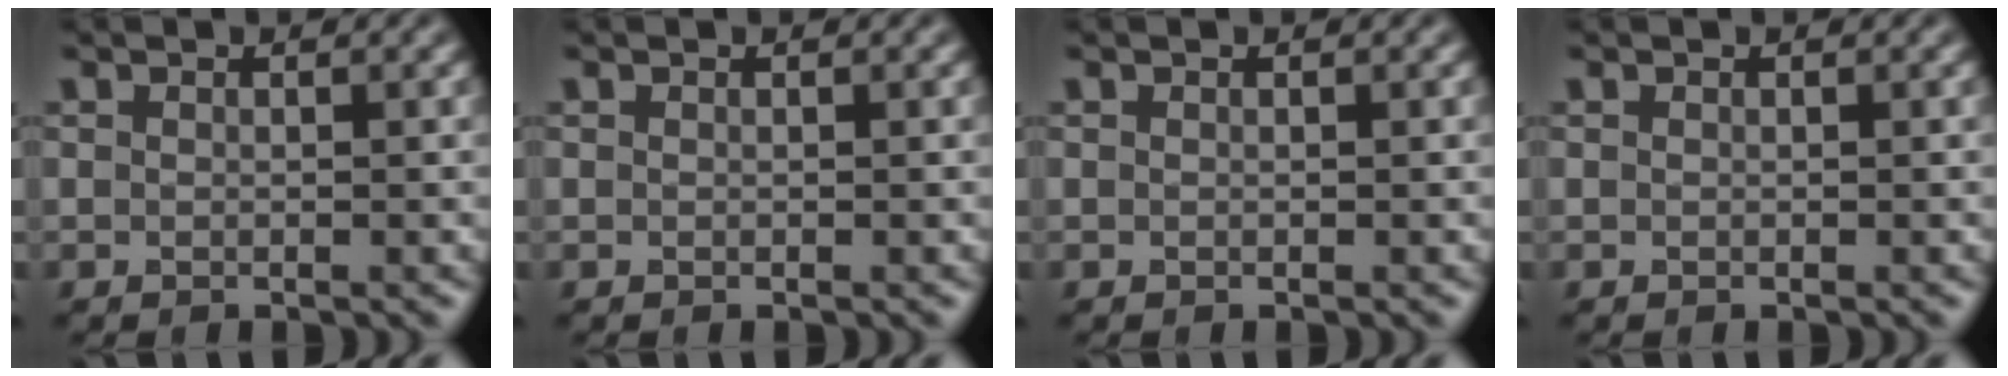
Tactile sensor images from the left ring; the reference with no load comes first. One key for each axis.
{"total": 0.0}
{"total": 0.0}
{"total": 0.0}